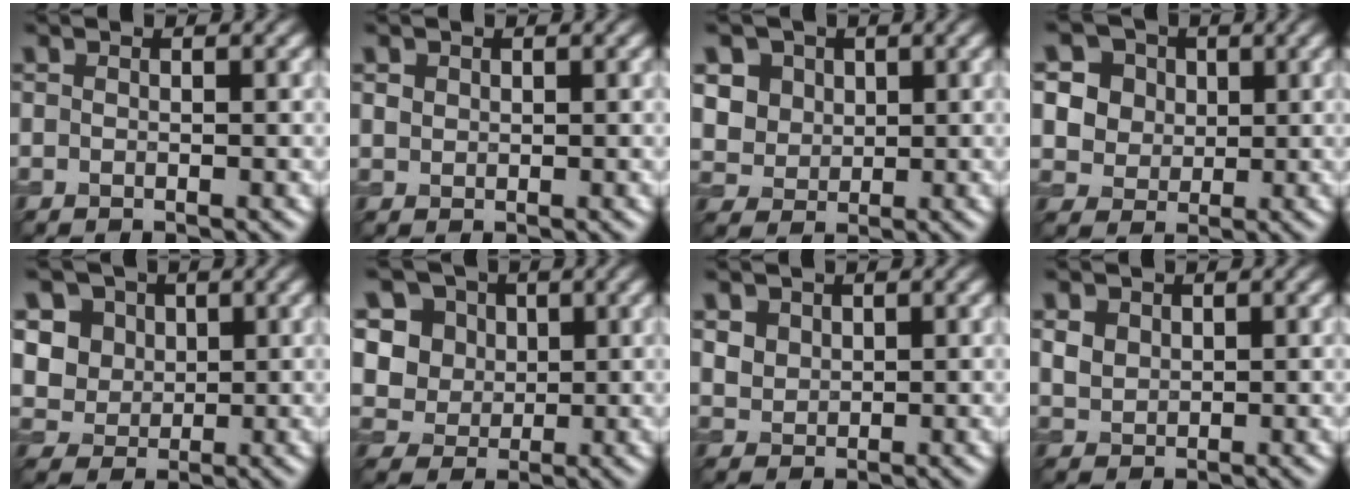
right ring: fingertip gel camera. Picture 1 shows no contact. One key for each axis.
{"total": 0.9, "fx": 0.5, "fy": 0.7, "fz": 0.2, "tx": -0.004, "ty": -0.001, "tz": 0.012}
{"total": 6.4, "fx": 2.7, "fy": 5.2, "fz": 2.5, "tx": -0.060, "ty": 0.011, "tz": 0.044}
{"total": 6.8, "fx": 2.8, "fy": 5.6, "fz": 2.8, "tx": -0.060, "ty": 0.014, "tz": 0.038}
{"total": 7.0, "fx": 2.7, "fy": 5.9, "fz": 2.9, "tx": -0.065, "ty": 0.012, "tz": 0.043}
{"total": 6.4, "fx": 2.3, "fy": 5.4, "fz": 2.4, "tx": -0.053, "ty": 0.001, "tz": 0.039}
{"total": 2.8, "fx": 1.6, "fy": 2.0, "fz": 1.1, "tx": -0.034, "ty": 0.000, "tz": 0.038}
{"total": 2.2, "fx": 1.0, "fy": 1.7, "fz": 1.0, "tx": -0.024, "ty": -0.004, "tz": 0.023}